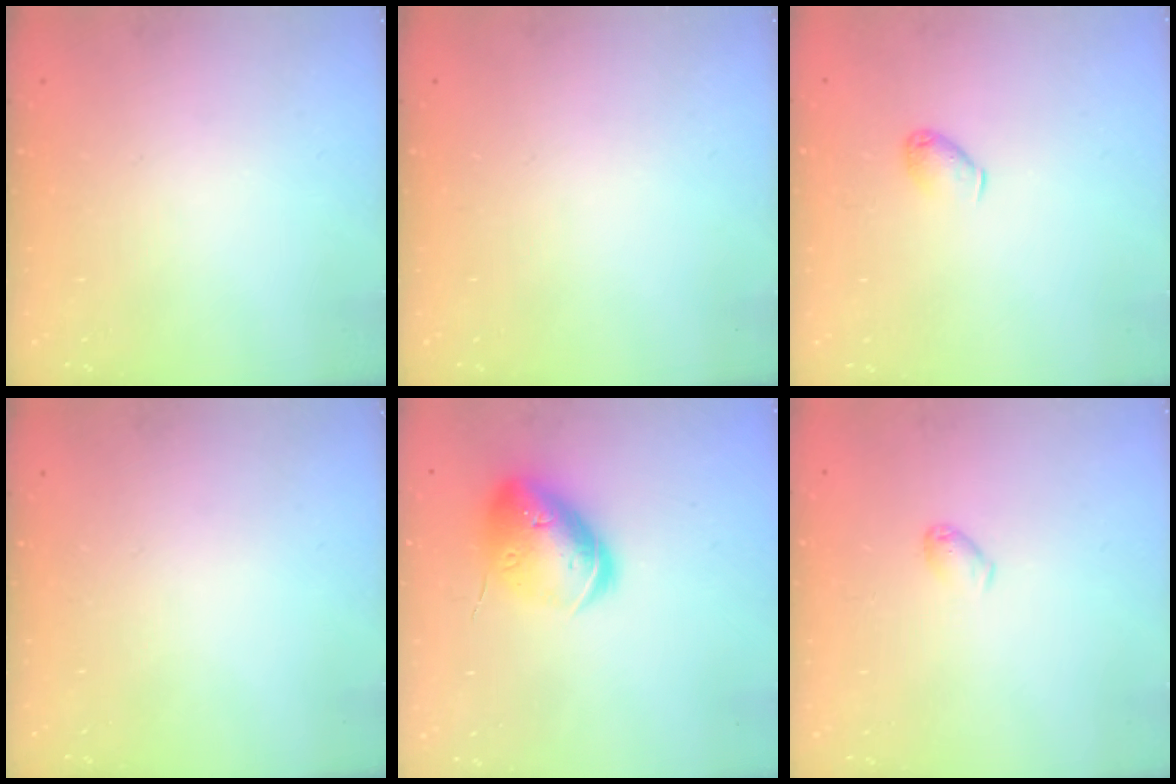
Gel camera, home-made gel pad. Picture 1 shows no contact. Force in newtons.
{"total": 0.0}
{"total": 4.4, "press": 4.2, "slide": 1.2}
{"total": 0.0}
{"total": 16.9, "press": 16.8, "slide": 2.2}
{"total": 3.2, "press": 3.2, "slide": 0.5}